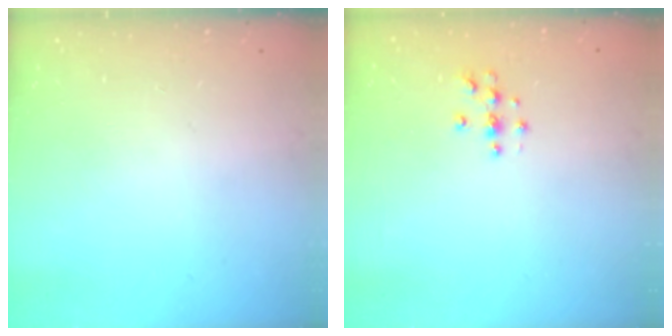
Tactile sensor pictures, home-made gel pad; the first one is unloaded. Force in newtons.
{"total": 3.7, "press": 3.7, "slide": 0.5}